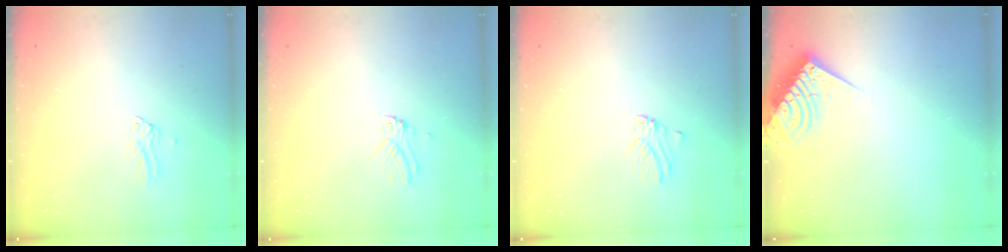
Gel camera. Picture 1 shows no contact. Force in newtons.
{"total": 2.7, "press": 2.7, "slide": 0.3}
{"total": 0.0}
{"total": 9.1, "press": 9.0, "slide": 0.8}